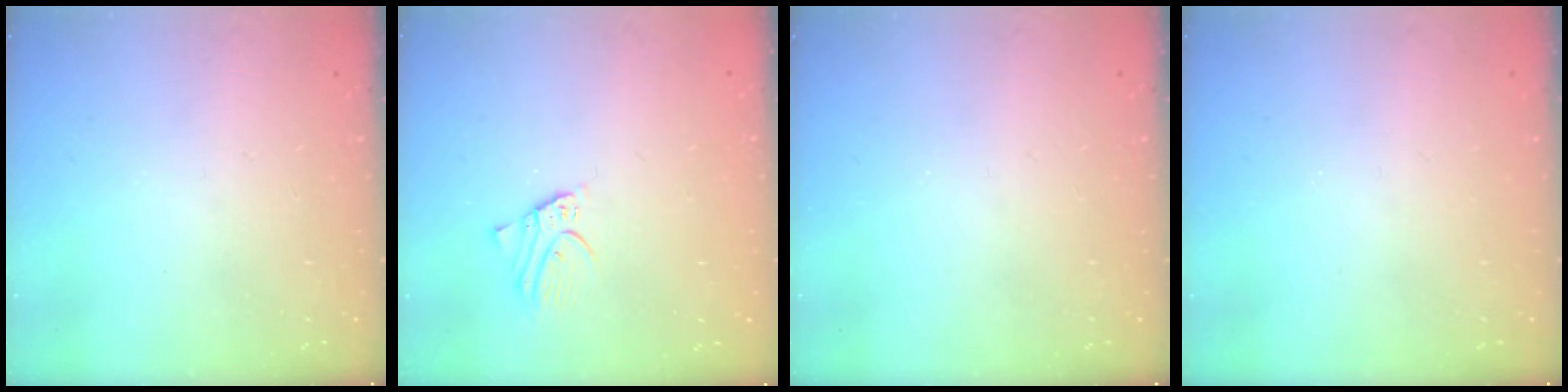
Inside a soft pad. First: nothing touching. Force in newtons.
{"total": 2.7, "press": 2.7, "slide": 0.2}
{"total": 0.0}
{"total": 0.0}